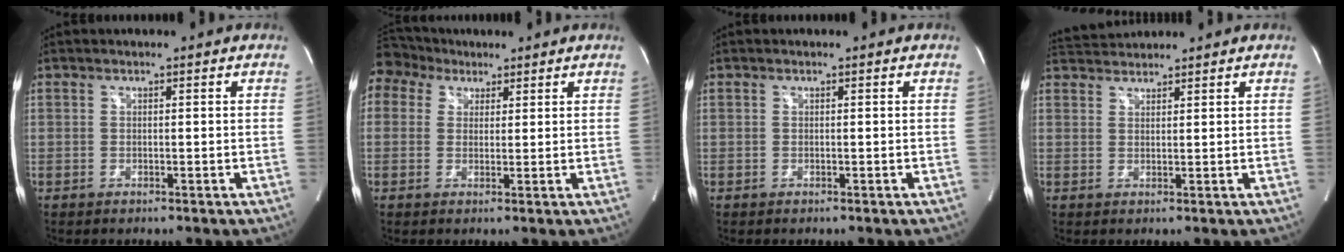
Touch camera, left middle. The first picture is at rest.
{"total": 6.0, "force": [4.2, 4.2, 0.8], "torque": [-0.025, 0.041, 0.082]}
{"total": 0.0}
{"total": 3.8, "force": [3.8, 0.3, 0.1], "torque": [-0.011, 0.025, 0.073]}